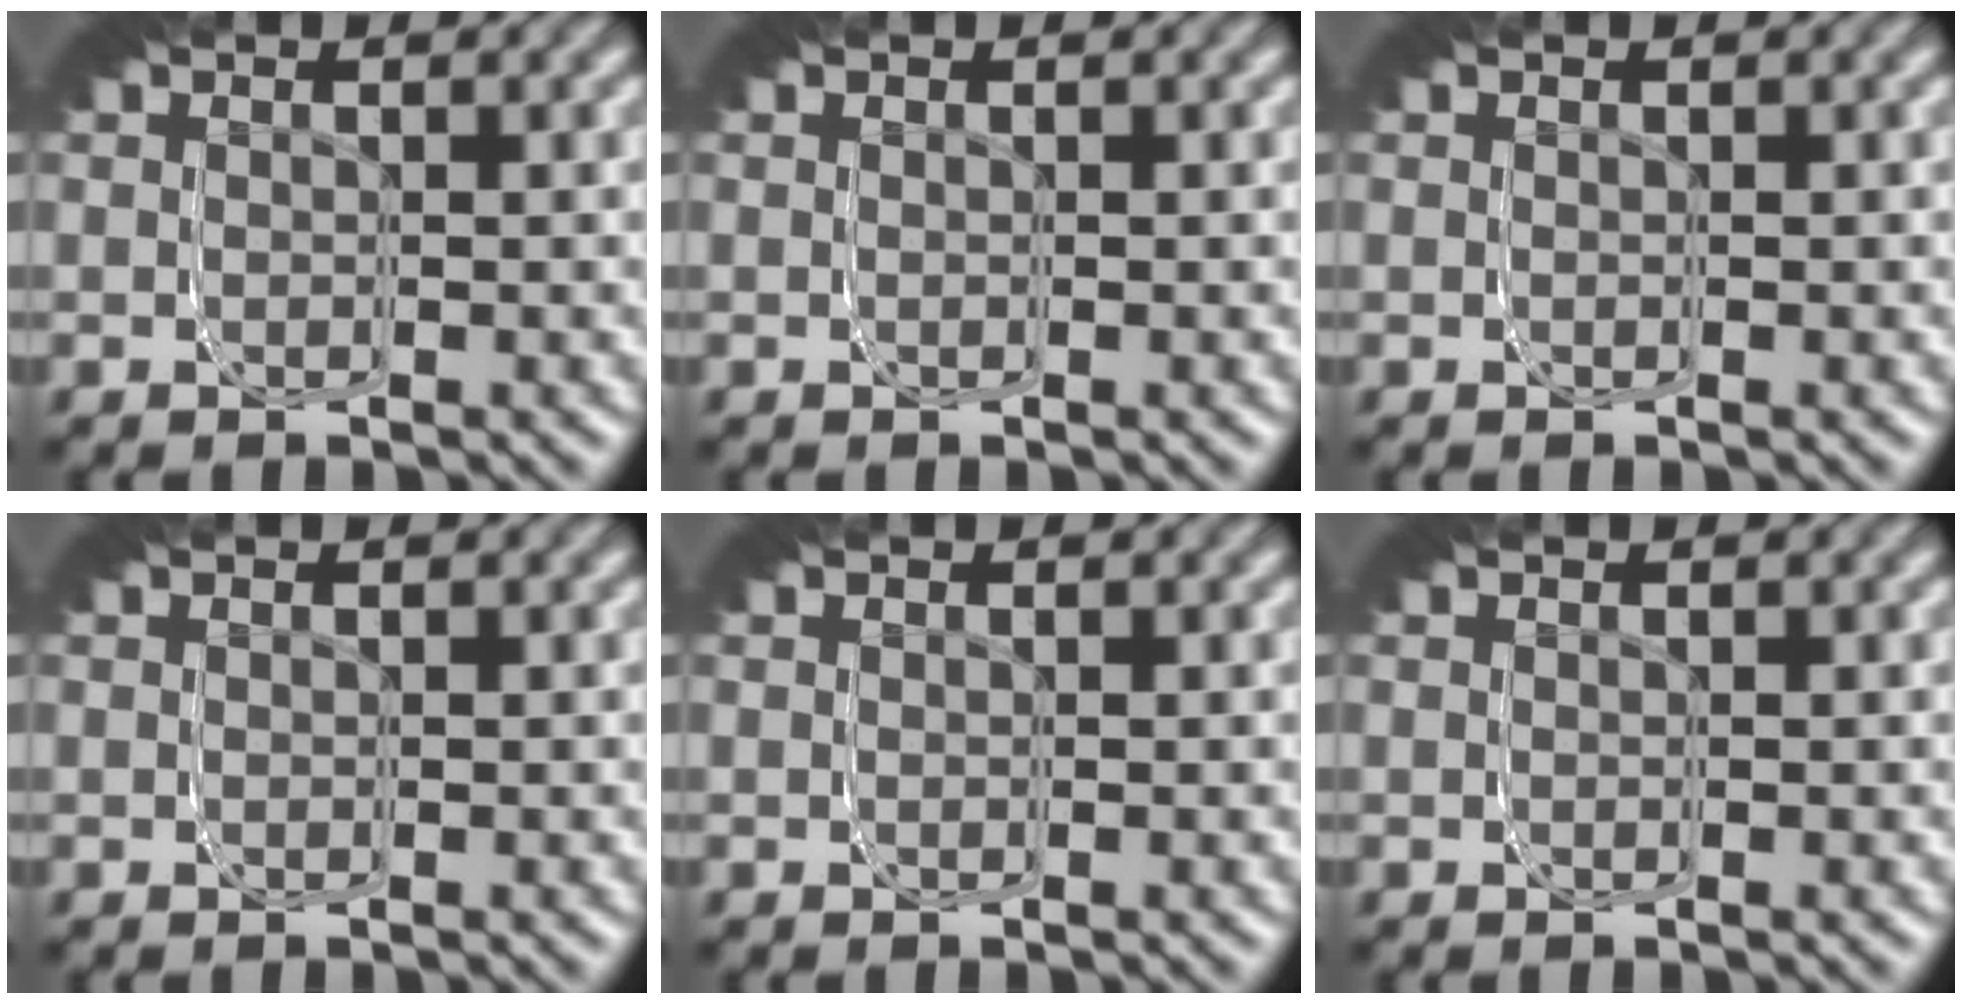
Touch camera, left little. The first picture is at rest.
{"total": 0.0}
{"total": 0.0}
{"total": 0.0}
{"total": 0.0}
{"total": 0.0}